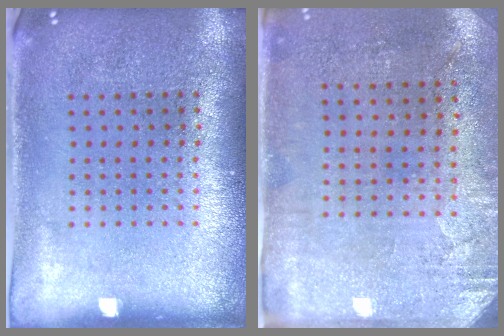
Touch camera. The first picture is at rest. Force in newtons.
{"total": 2.8, "press": 2.4, "slide": 1.6}